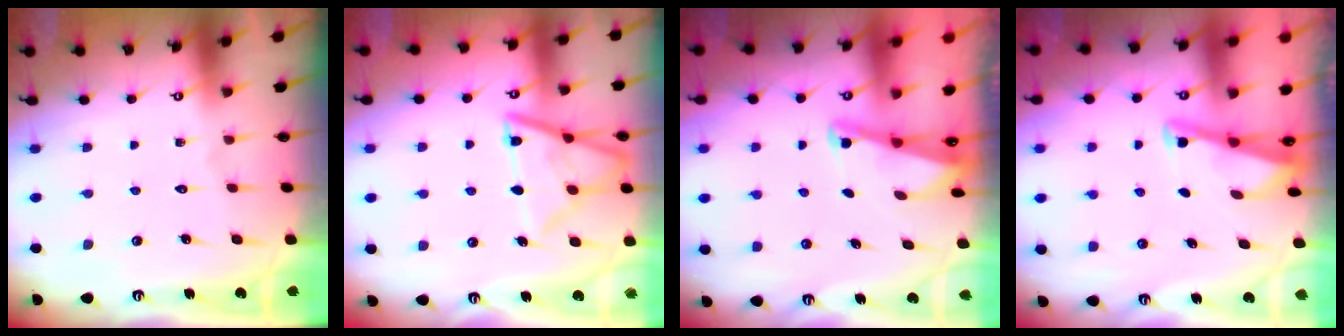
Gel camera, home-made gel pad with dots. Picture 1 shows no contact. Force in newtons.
{"total": 14.4, "press": 14.3, "slide": 1.5}
{"total": 1.9, "press": 1.9, "slide": 0.4}
{"total": 2.9, "press": 2.8, "slide": 0.4}